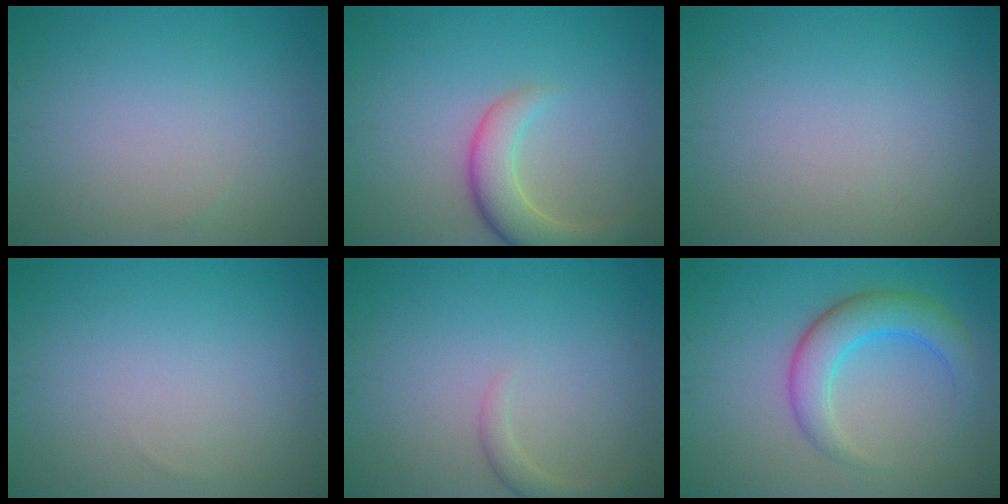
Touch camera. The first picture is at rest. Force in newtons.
{"total": 4.6, "press": 4.6, "slide": 0.5}
{"total": 0.0}
{"total": 0.0}
{"total": 1.5, "press": 1.5, "slide": 0.2}
{"total": 4.8, "press": 4.8, "slide": 0.1}